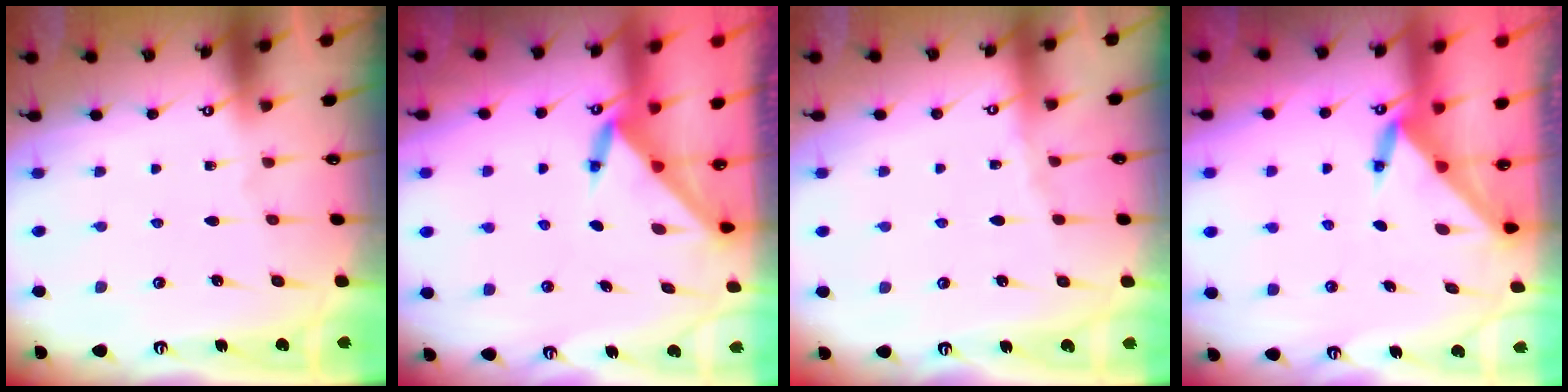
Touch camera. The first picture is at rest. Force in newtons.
{"total": 3.4, "press": 3.4, "slide": 0.3}
{"total": 3.3, "press": 3.2, "slide": 0.5}
{"total": 3.6, "press": 3.6, "slide": 0.4}